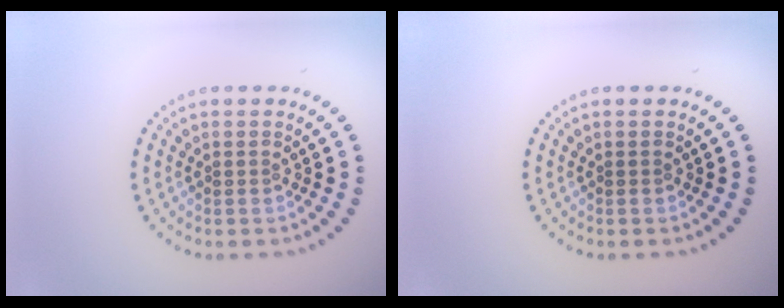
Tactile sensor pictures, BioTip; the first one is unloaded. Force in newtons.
{"total": 0.0}